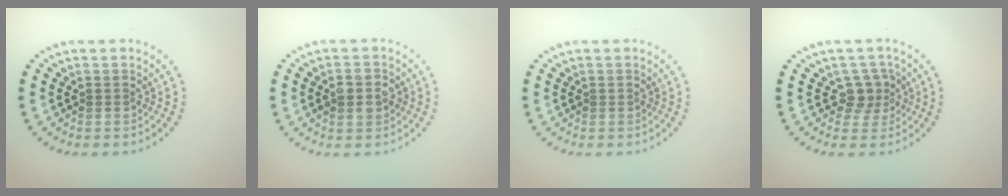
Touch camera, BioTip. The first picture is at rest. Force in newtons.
{"total": 2.7, "press": 2.7, "slide": 0.1}
{"total": 0.0}
{"total": 2.2, "press": 1.7, "slide": 1.3}